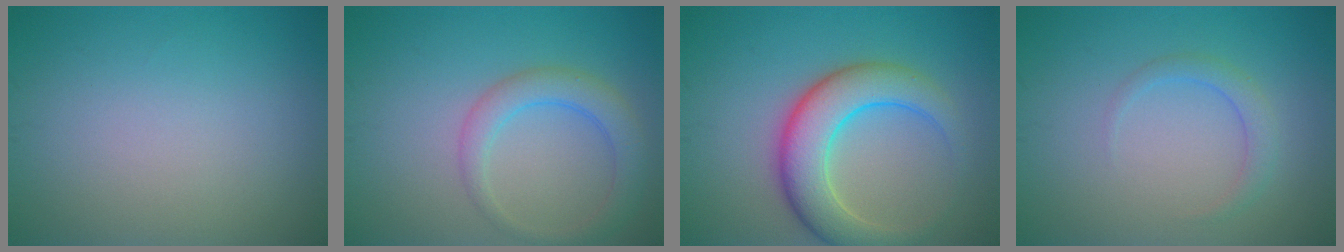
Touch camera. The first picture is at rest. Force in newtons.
{"total": 3.5, "press": 3.5, "slide": 0.1}
{"total": 6.9, "press": 6.9, "slide": 0.2}
{"total": 1.7, "press": 1.7, "slide": 0.1}